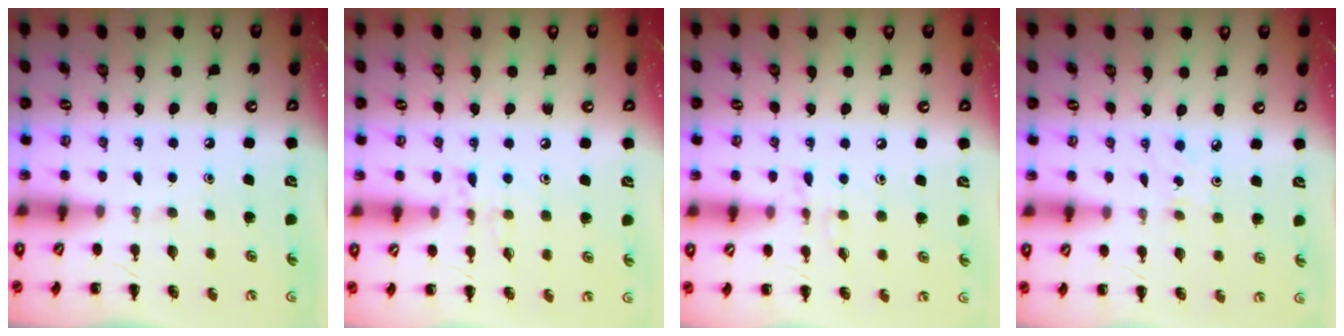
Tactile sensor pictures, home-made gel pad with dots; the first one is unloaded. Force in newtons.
{"total": 7.5, "press": 7.4, "slide": 1.5}
{"total": 6.7, "press": 6.5, "slide": 1.7}
{"total": 2.1, "press": 2.0, "slide": 0.7}